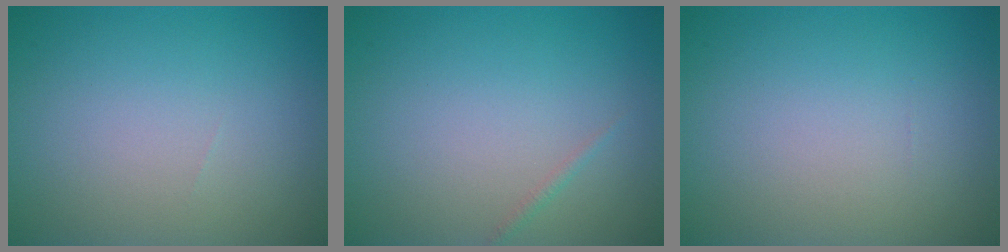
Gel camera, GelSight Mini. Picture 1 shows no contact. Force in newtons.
{"total": 0.6, "press": 0.6, "slide": 0.0}
{"total": 0.0}